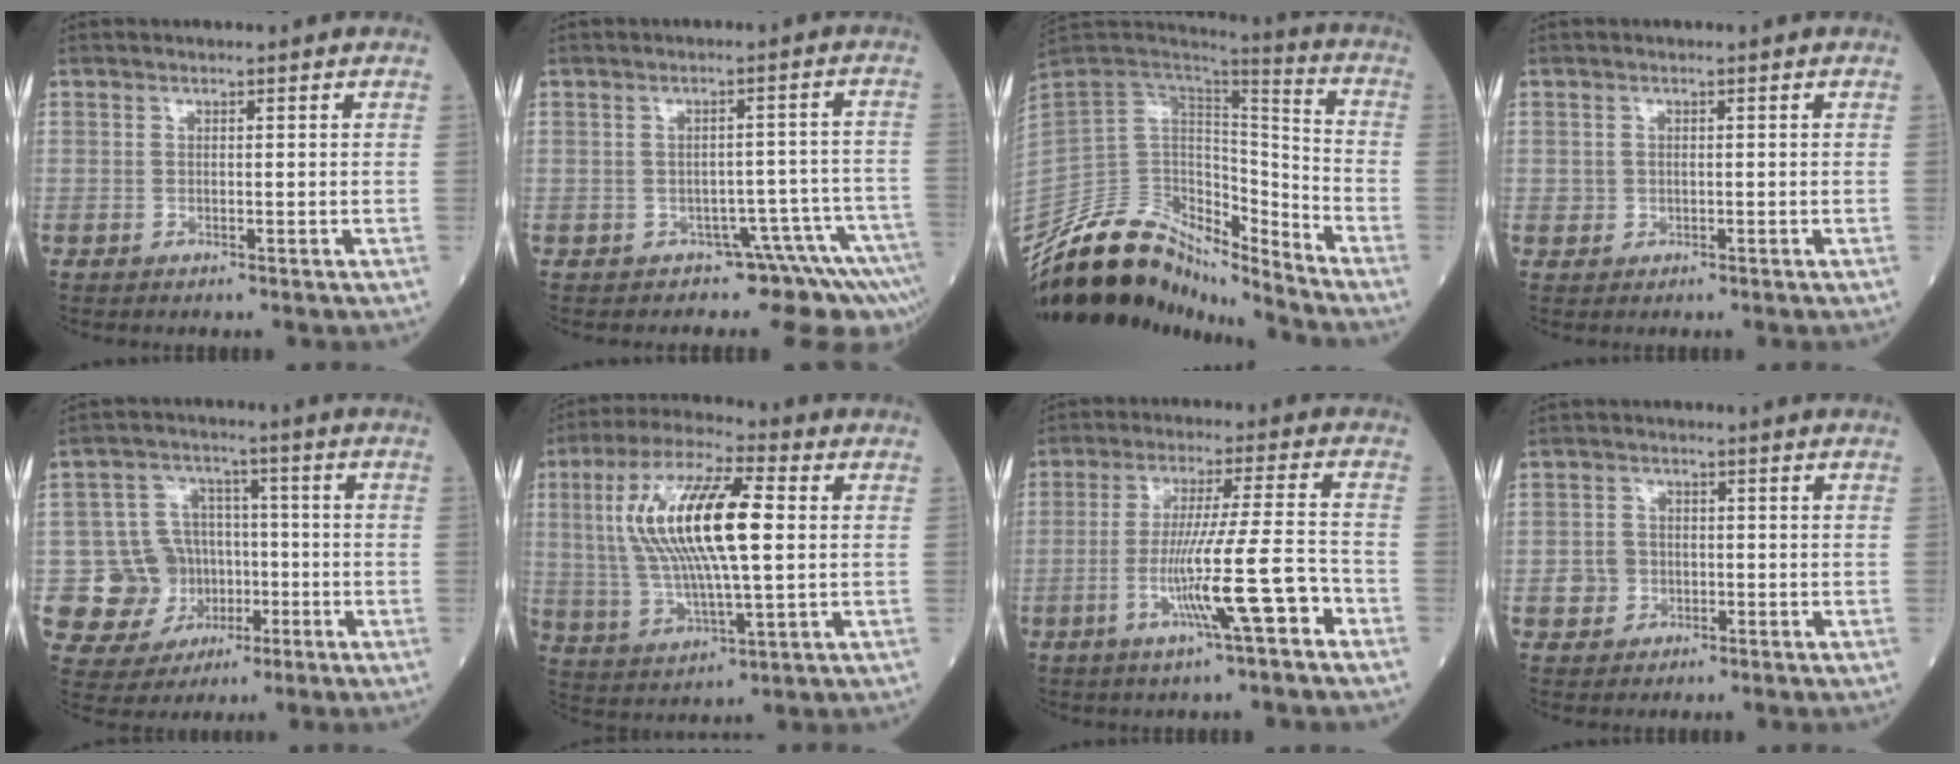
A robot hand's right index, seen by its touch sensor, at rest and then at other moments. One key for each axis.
{"total": 7.8, "fx": -7.1, "fy": 2.0, "fz": 2.4, "tx": -0.003, "ty": 0.053, "tz": -0.084}
{"total": 16.0, "fx": -14.4, "fy": 5.9, "fz": 4.0, "tx": -0.062, "ty": 0.081, "tz": -0.254}
{"total": 1.1, "fx": 0.0, "fy": 1.1, "fz": 0.2, "tx": -0.004, "ty": 0.004, "tz": 0.007}
{"total": 11.0, "fx": -1.9, "fy": 10.4, "fz": 3.2, "tx": -0.059, "ty": 0.031, "tz": -0.015}
{"total": 17.6, "fx": 2.6, "fy": 3.9, "fz": 16.9, "tx": -0.345, "ty": 0.021, "tz": 0.048}
{"total": 11.2, "fx": -4.7, "fy": -0.2, "fz": 10.2, "tx": -0.180, "ty": -0.002, "tz": -0.080}
{"total": 3.3, "fx": -0.7, "fy": 3.0, "fz": 1.0, "tx": -0.015, "ty": 0.010, "tz": -0.007}